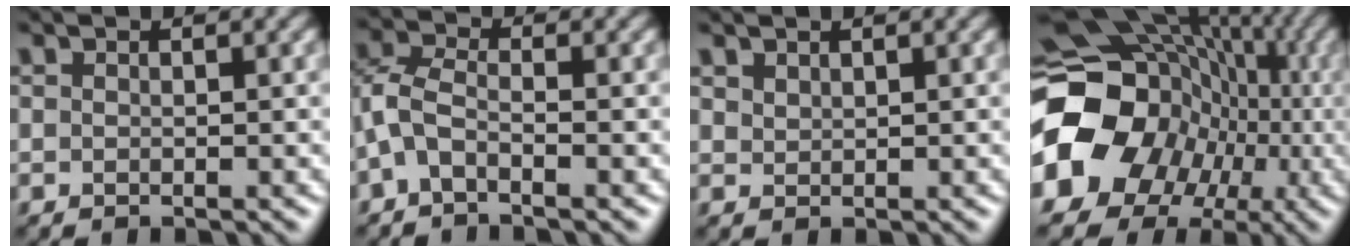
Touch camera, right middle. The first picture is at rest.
{"total": 2.9, "force": [-1.4, 1.4, 2.1], "torque": [-0.060, 0.007, -0.038]}
{"total": 1.0, "force": [0.9, 0.0, -0.4], "torque": [0.001, 0.001, 0.024]}
{"total": 13.7, "force": [-2.2, 11.8, 6.5], "torque": [-0.156, -0.016, -0.044]}